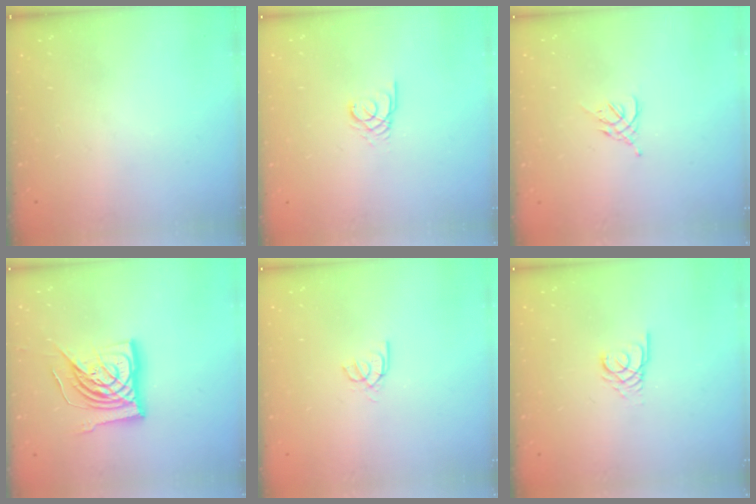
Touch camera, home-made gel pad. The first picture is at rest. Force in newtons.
{"total": 2.3, "press": 2.3, "slide": 0.2}
{"total": 2.6, "press": 2.5, "slide": 0.7}
{"total": 18.6, "press": 18.5, "slide": 2.2}
{"total": 2.9, "press": 2.9, "slide": 0.3}
{"total": 2.5, "press": 2.5, "slide": 0.2}